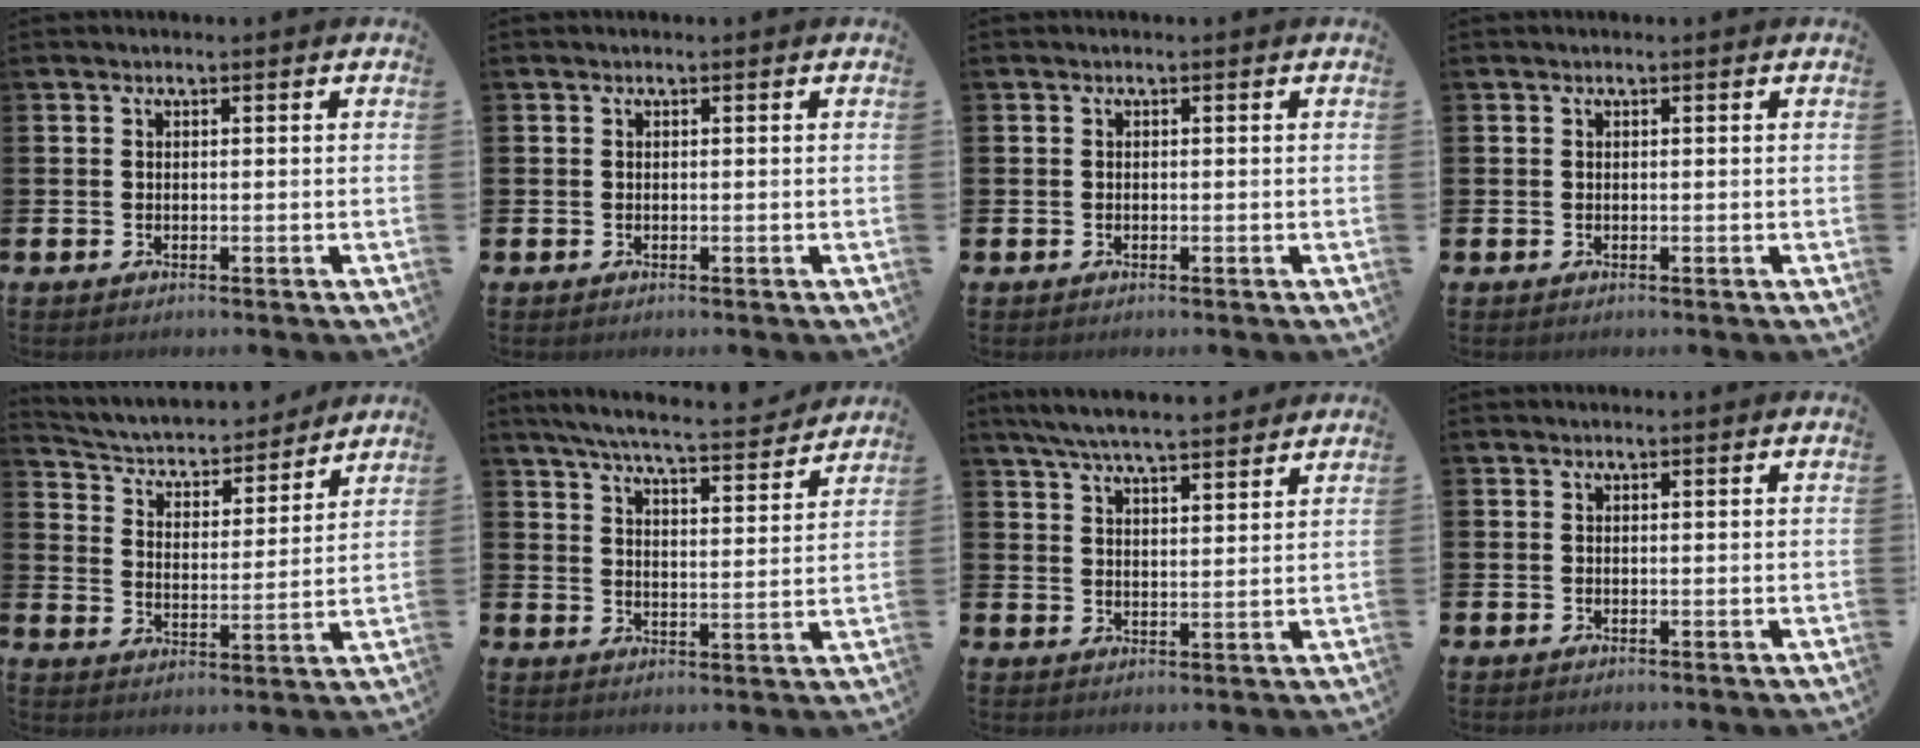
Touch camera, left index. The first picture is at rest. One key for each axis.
{"total": 0.0}
{"total": 0.0}
{"total": 0.0}
{"total": 4.7, "fx": 4.3, "fy": 1.5, "fz": 1.0, "tx": -0.048, "ty": -0.040, "tz": 0.065}
{"total": 6.5, "fx": 6.1, "fy": 0.3, "fz": 2.2, "tx": -0.058, "ty": -0.042, "tz": 0.102}
{"total": 6.3, "fx": 6.1, "fy": 0.6, "fz": 1.8, "tx": -0.049, "ty": -0.027, "tz": 0.108}
{"total": 0.0}